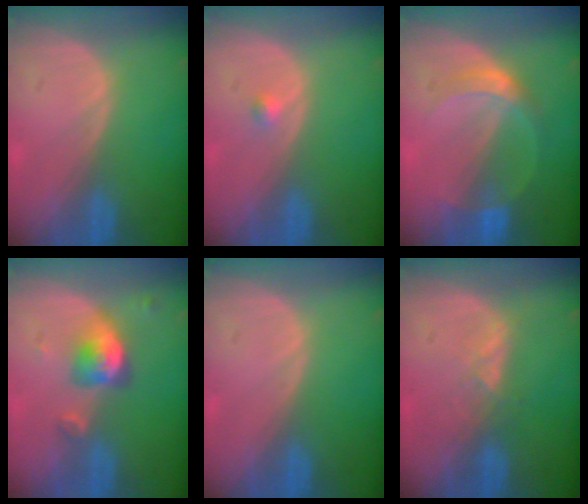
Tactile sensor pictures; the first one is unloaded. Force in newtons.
{"total": 1.1, "press": 0.9, "slide": 0.5}
{"total": 5.2, "press": 4.8, "slide": 1.9}
{"total": 5.1, "press": 4.9, "slide": 1.6}
{"total": 0.0}
{"total": 2.0, "press": 2.0, "slide": 0.3}